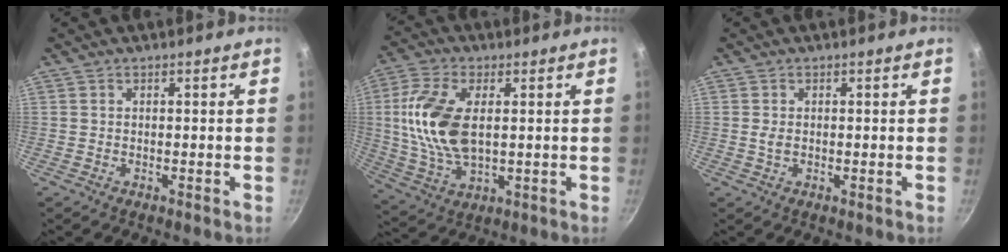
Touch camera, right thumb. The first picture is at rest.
{"total": 15.0, "force": [1.8, 7.9, 12.6], "torque": [-0.270, -0.005, 0.039]}
{"total": 1.4, "force": [0.0, 0.8, 1.2], "torque": [-0.027, -0.001, 0.000]}